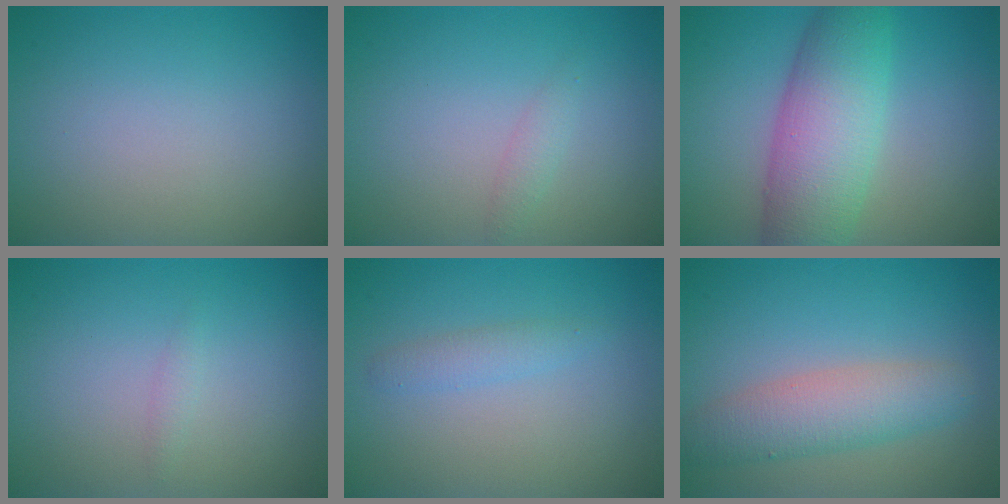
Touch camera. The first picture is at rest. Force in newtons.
{"total": 1.0, "press": 1.0, "slide": 0.0}
{"total": 8.1, "press": 8.1, "slide": 0.1}
{"total": 0.6, "press": 0.6, "slide": 0.0}
{"total": 1.4, "press": 1.4, "slide": 0.0}
{"total": 4.5, "press": 4.5, "slide": 0.2}